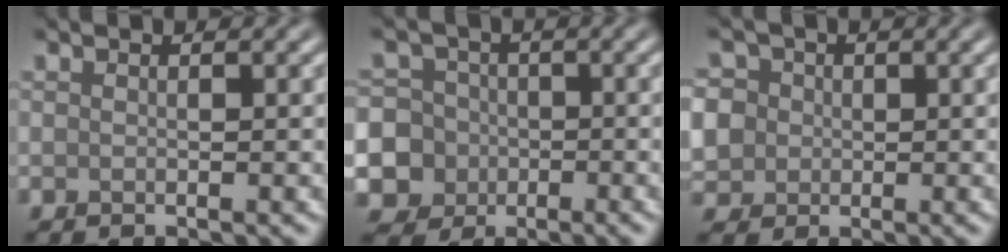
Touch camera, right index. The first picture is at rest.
{"total": 12.7, "force": [-4.4, 11.7, 2.5], "torque": [-0.086, -0.021, -0.107]}
{"total": 5.9, "force": [0.5, 5.4, 2.2], "torque": [-0.059, 0.030, -0.007]}